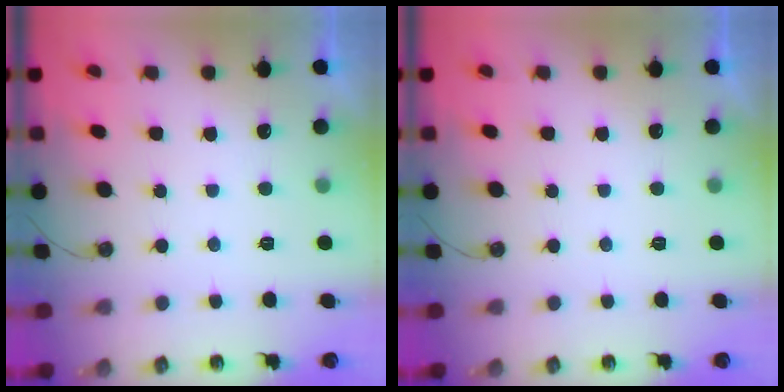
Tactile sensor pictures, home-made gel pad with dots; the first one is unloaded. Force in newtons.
{"total": 0.0}